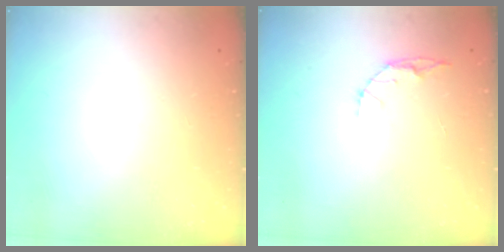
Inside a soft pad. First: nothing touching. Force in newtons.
{"total": 3.5, "press": 3.5, "slide": 0.4}